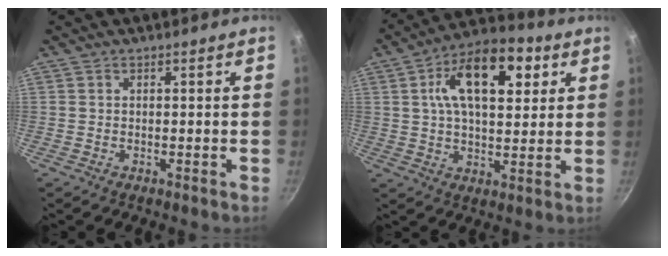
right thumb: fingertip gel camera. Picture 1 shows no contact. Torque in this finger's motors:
{"motor_torque": [1.23, 3.15, 1.06, -0.75, 0.40]}